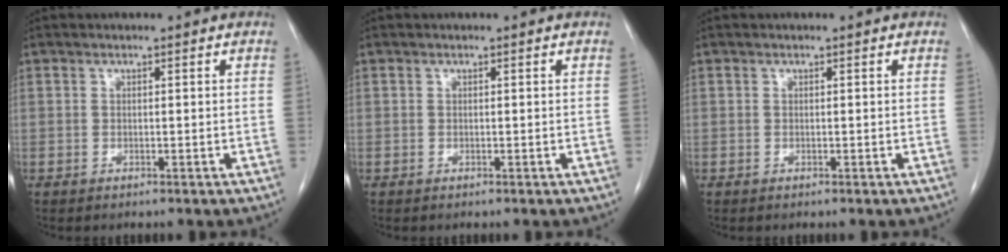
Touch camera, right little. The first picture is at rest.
{"total": 0.0}
{"total": 0.0}